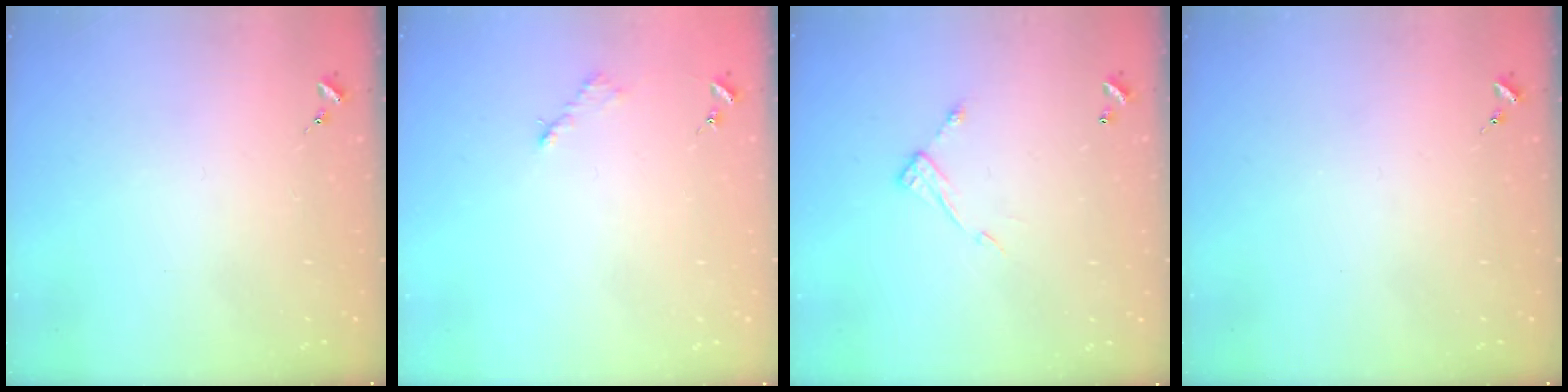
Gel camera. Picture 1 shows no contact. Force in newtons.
{"total": 2.6, "press": 2.6, "slide": 0.4}
{"total": 7.5, "press": 7.5, "slide": 0.2}
{"total": 0.0}